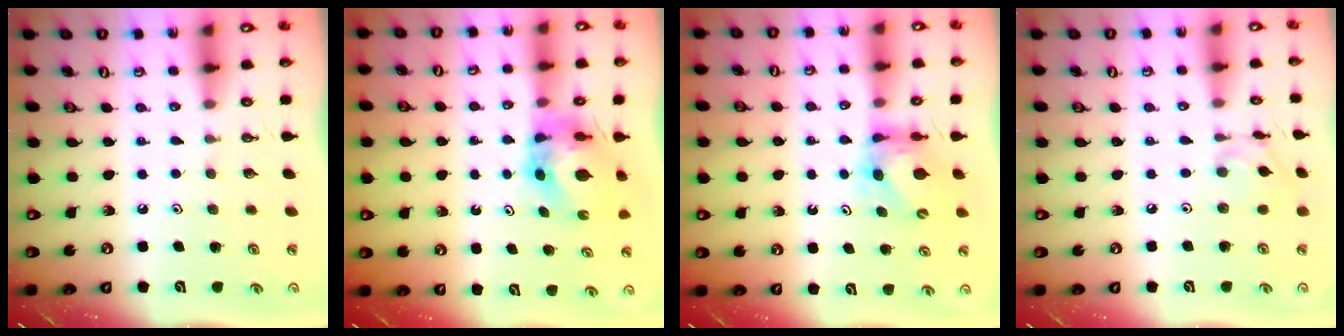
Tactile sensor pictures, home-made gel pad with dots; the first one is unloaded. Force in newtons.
{"total": 6.6, "press": 6.6, "slide": 0.7}
{"total": 5.9, "press": 5.9, "slide": 0.7}
{"total": 7.3, "press": 7.2, "slide": 0.4}